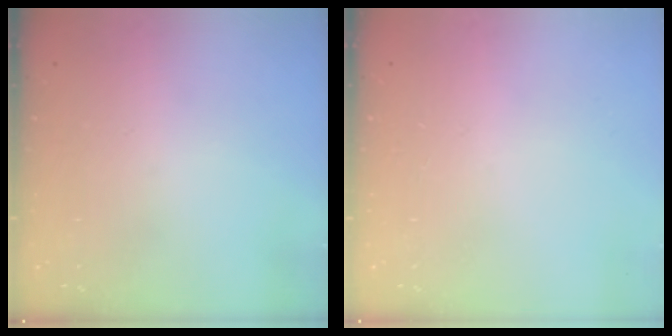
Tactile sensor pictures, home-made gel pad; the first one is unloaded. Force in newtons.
{"total": 0.0}